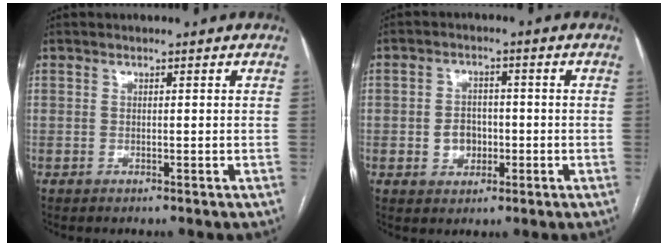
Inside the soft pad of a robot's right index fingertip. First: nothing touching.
{"total": 4.5, "force": [-0.9, 3.6, 2.5], "torque": [-0.044, 0.009, -0.009]}